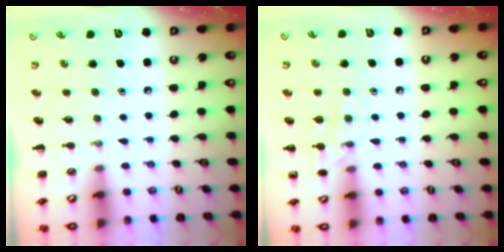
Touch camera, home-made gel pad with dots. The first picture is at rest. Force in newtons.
{"total": 8.5, "press": 8.4, "slide": 1.4}